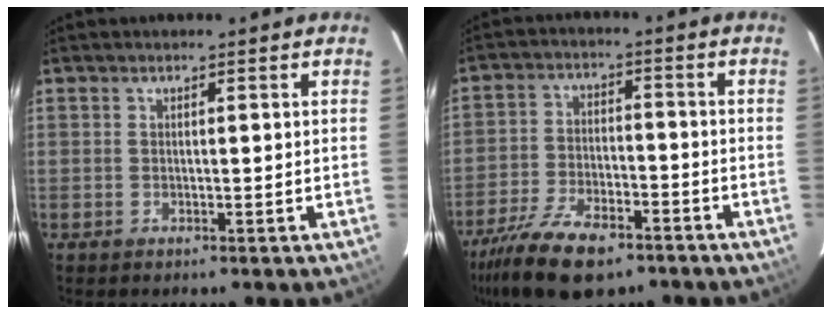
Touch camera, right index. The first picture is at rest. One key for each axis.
{"total": 15.6, "fx": -11.0, "fy": 6.6, "fz": 8.8, "tx": -0.201, "ty": -0.027, "tz": -0.195}